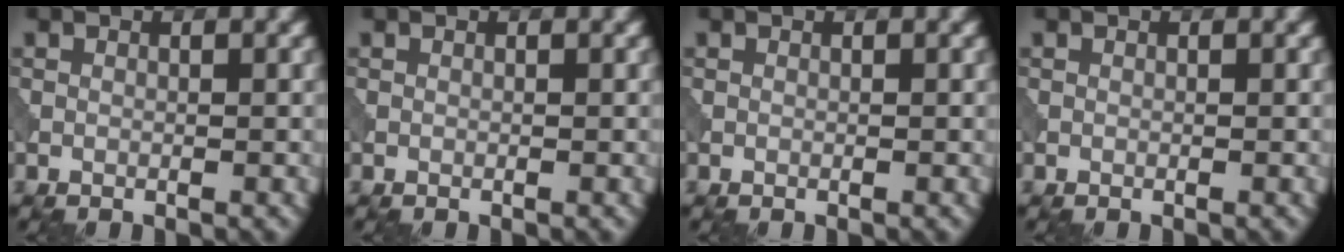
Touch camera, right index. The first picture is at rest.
{"total": 0.0}
{"total": 0.0}
{"total": 0.0}